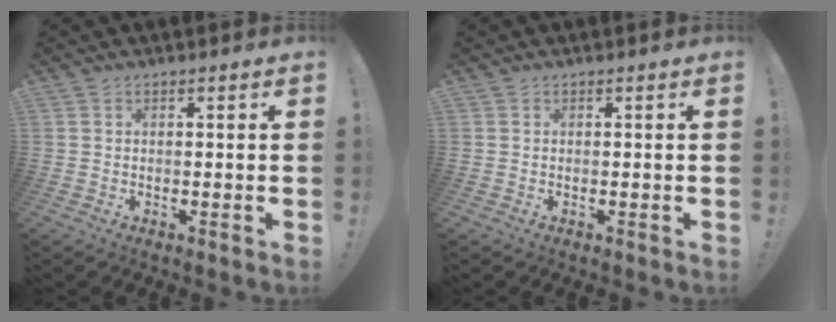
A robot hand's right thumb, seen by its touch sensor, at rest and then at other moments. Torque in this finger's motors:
{"motor_torque": [-0.03, -0.03, -0.01, -0.04, 0.00]}